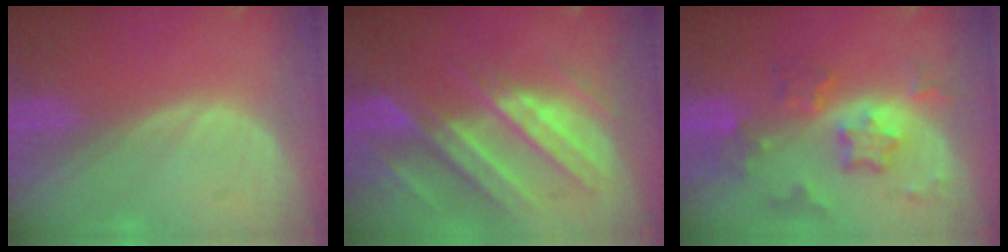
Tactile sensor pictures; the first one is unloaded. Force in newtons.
{"total": 10.5, "press": 9.3, "slide": 4.8}
{"total": 8.0, "press": 7.0, "slide": 3.9}